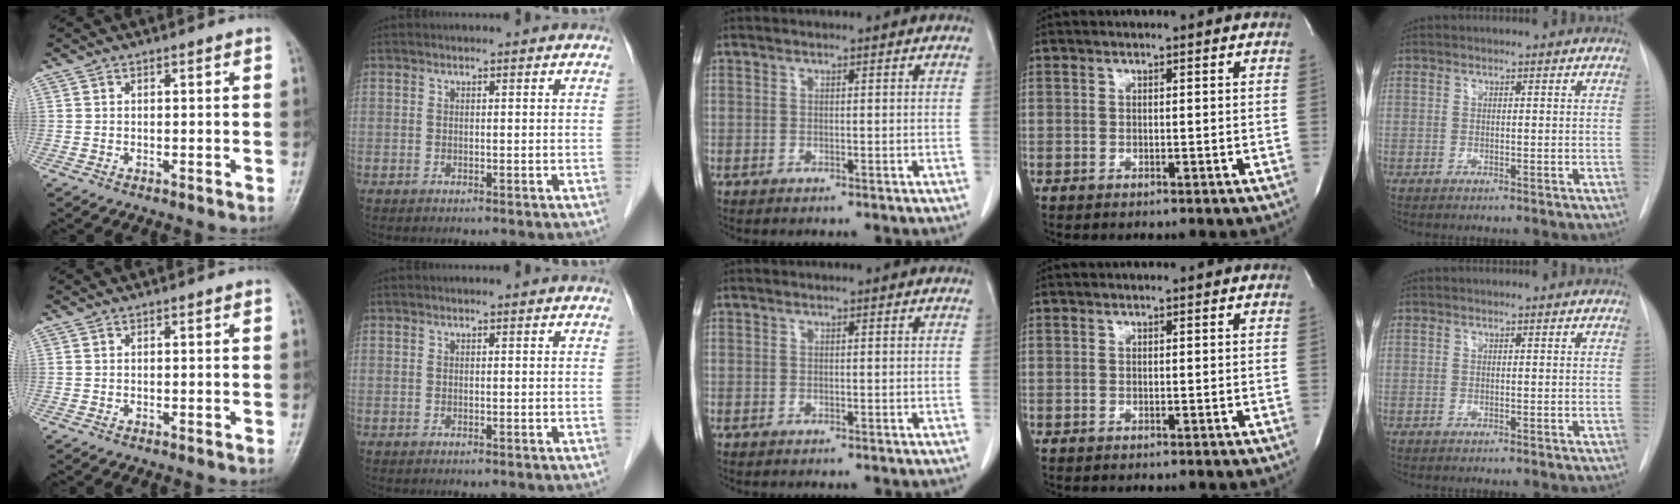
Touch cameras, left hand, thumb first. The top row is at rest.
{}